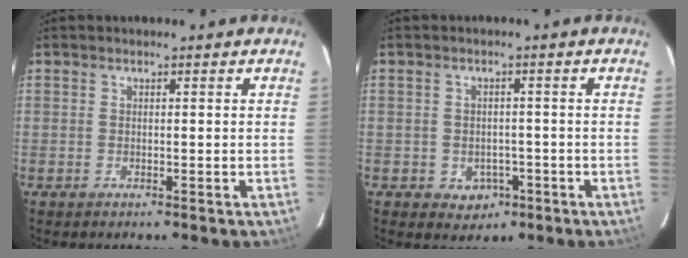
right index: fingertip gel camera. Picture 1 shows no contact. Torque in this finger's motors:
{"motor_torque": [-0.05, -0.15, -0.50, -0.13]}